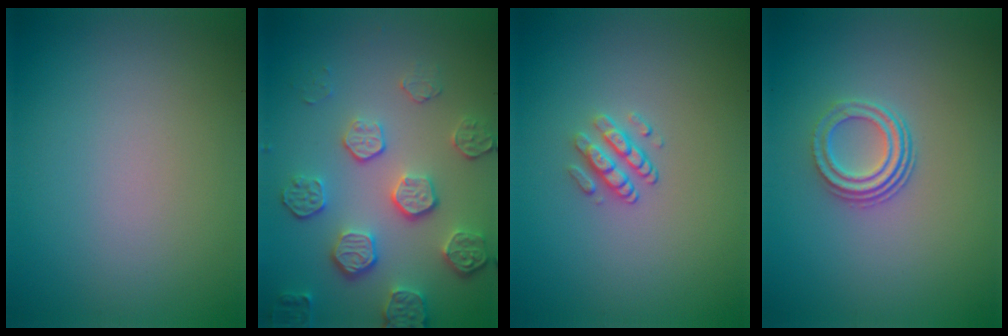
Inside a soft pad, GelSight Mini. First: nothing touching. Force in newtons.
{"total": 4.7, "press": 3.9, "slide": 2.6}
{"total": 1.8, "press": 1.3, "slide": 1.2}
{"total": 2.9, "press": 2.2, "slide": 1.9}